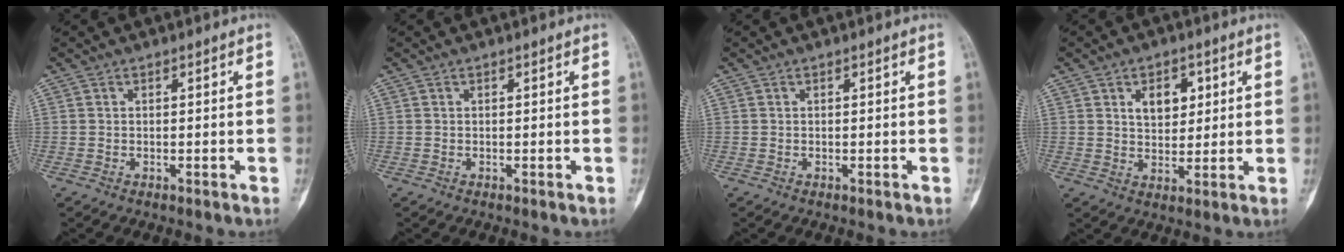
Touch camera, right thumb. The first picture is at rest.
{"total": 0.0}
{"total": 0.0}
{"total": 6.4, "force": [2.3, 4.3, 4.2], "torque": [-0.038, -0.012, 0.038]}